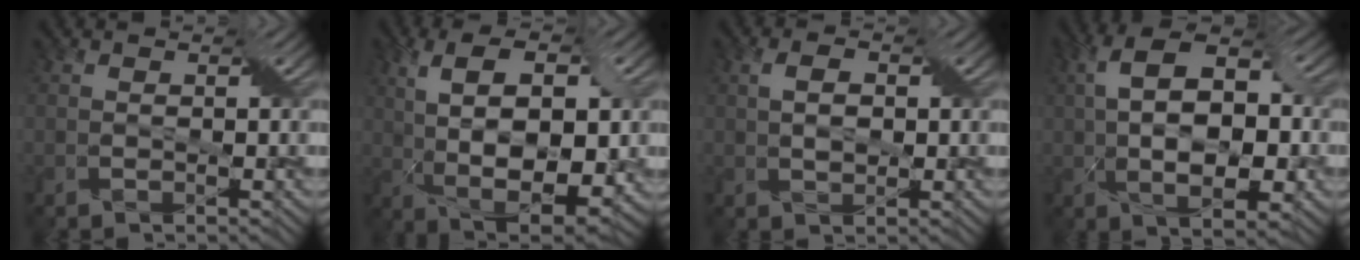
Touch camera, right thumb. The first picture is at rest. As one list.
[{"total": 12.7, "force": [1.1, 6.2, 11.0], "torque": [-0.189, 0.002, 0.019]}, {"total": 3.1, "force": [0.5, 1.8, 2.5], "torque": [-0.048, -0.002, 0.010]}, {"total": 12.6, "force": [0.6, 6.6, 10.7], "torque": [-0.184, 0.012, 0.011]}]